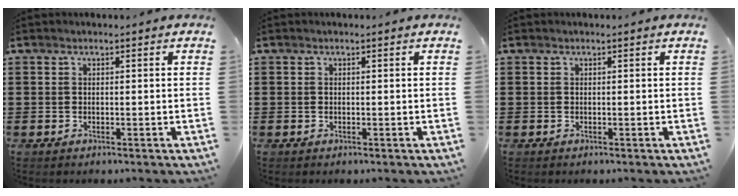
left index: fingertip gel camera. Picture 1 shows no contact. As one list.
[{"total": 0.0}, {"total": 0.0}]